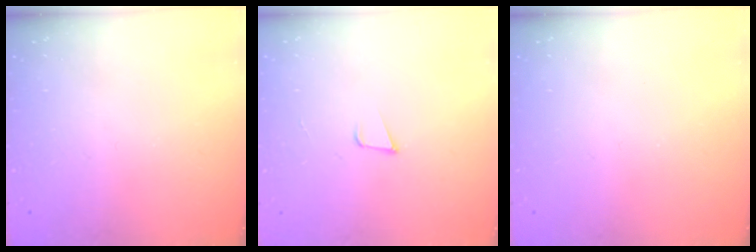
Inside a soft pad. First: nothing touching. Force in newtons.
{"total": 3.4, "press": 2.2, "slide": 2.6}
{"total": 0.0}